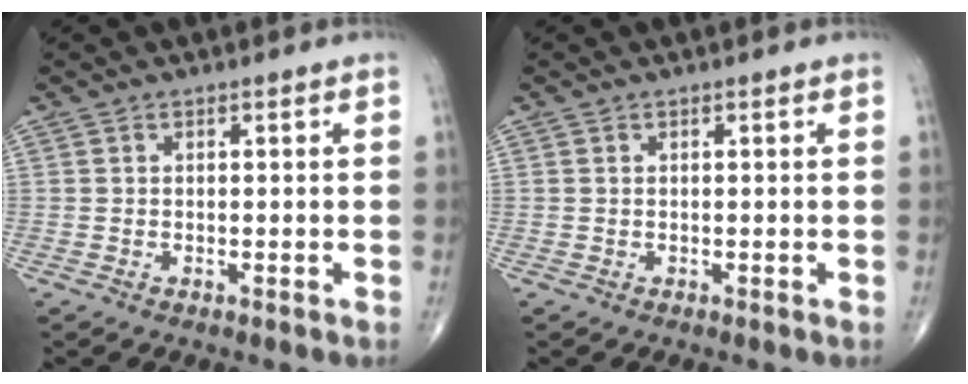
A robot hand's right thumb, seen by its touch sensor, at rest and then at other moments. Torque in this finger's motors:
{"motor_torque": [0.23, 0.38, -0.13, -0.06, 0.00]}